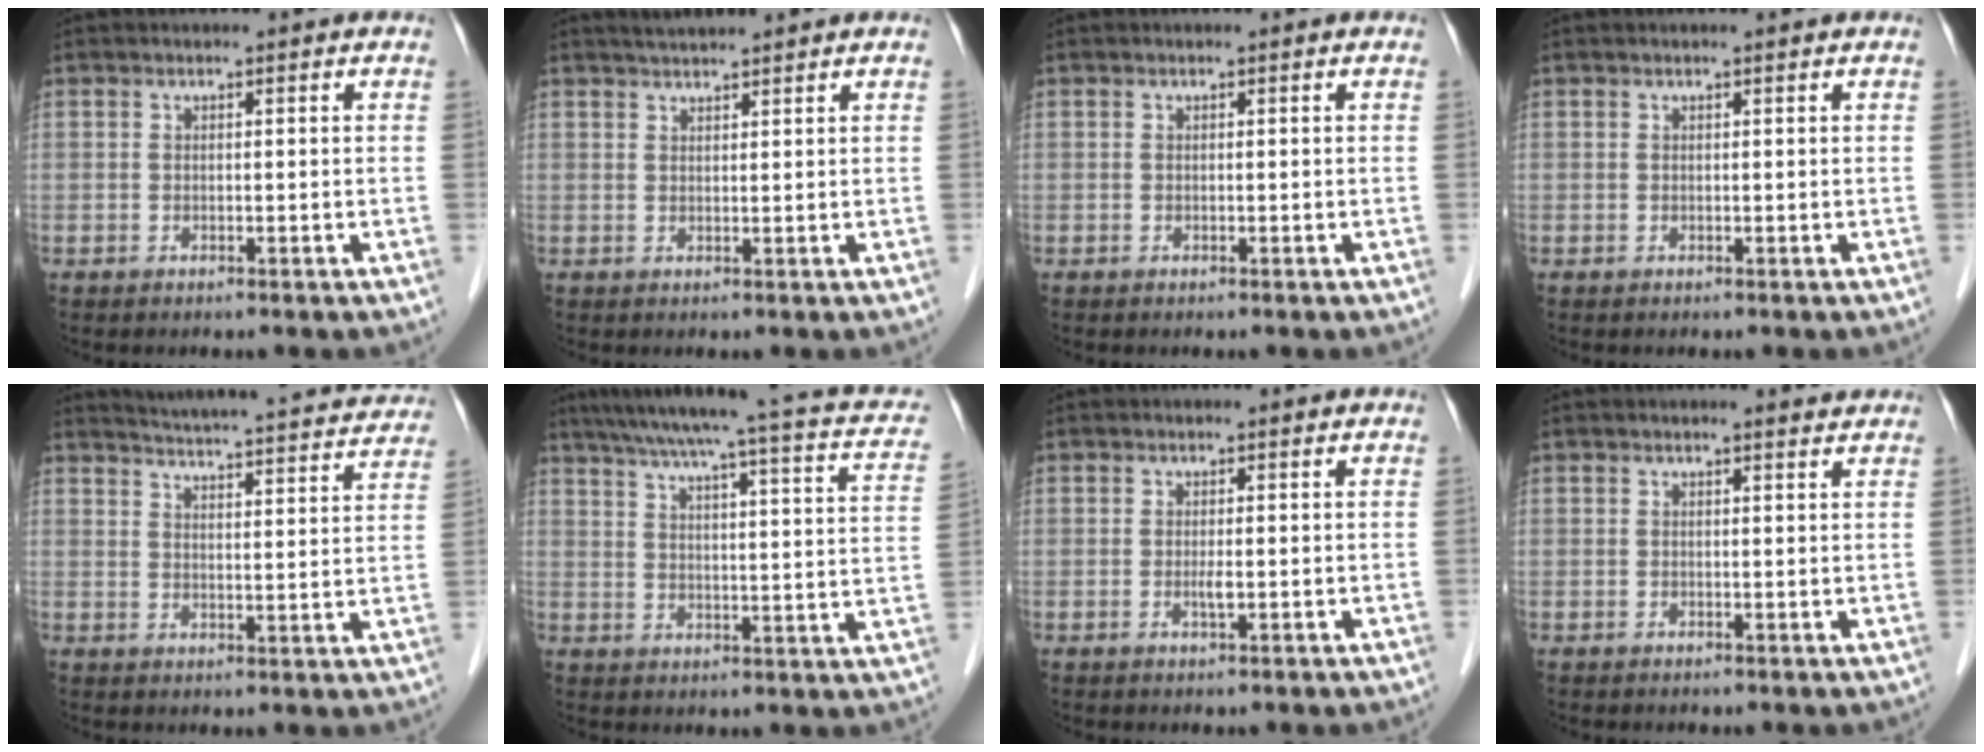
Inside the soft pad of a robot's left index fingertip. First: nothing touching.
{"total": 2.7, "force": [2.6, 0.0, 1.0], "torque": [-0.016, 0.016, 0.045]}
{"total": 0.0}
{"total": 0.0}
{"total": 23.1, "force": [21.8, 2.4, 7.0], "torque": [-0.106, -0.034, 0.264]}
{"total": 21.4, "force": [16.5, 2.6, 13.4], "torque": [-0.200, 0.009, 0.194]}
{"total": 1.2, "force": [-0.3, 0.1, 1.1], "torque": [-0.022, -0.006, -0.005]}
{"total": 1.9, "force": [1.8, 0.2, 0.5], "torque": [-0.013, 0.002, 0.018]}